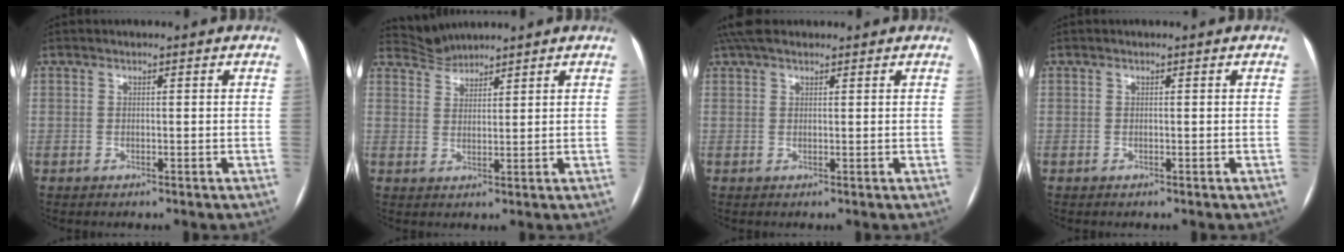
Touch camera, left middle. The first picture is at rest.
{"total": 2.5, "force": [2.4, 0.0, -0.8], "torque": [0.008, 0.005, 0.053]}
{"total": 4.8, "force": [3.9, 1.7, 2.1], "torque": [-0.039, 0.037, 0.072]}
{"total": 0.0}